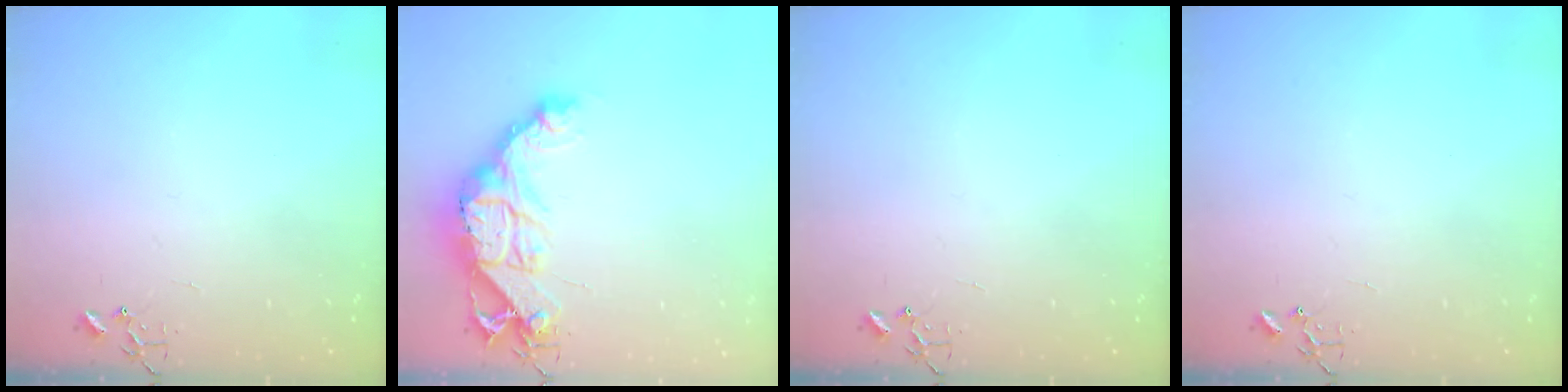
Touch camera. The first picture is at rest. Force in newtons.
{"total": 18.1, "press": 18.0, "slide": 2.0}
{"total": 0.0}
{"total": 0.0}